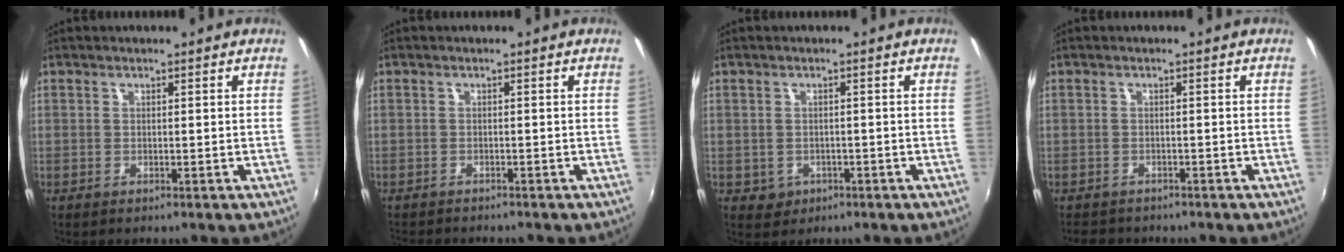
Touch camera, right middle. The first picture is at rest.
{"total": 3.5, "force": [-3.3, 0.6, 1.0], "torque": [-0.029, -0.018, -0.056]}
{"total": 2.6, "force": [-0.8, 2.4, 0.7], "torque": [-0.021, -0.001, -0.006]}
{"total": 3.8, "force": [-3.4, 1.6, 0.9], "torque": [-0.027, -0.013, -0.053]}